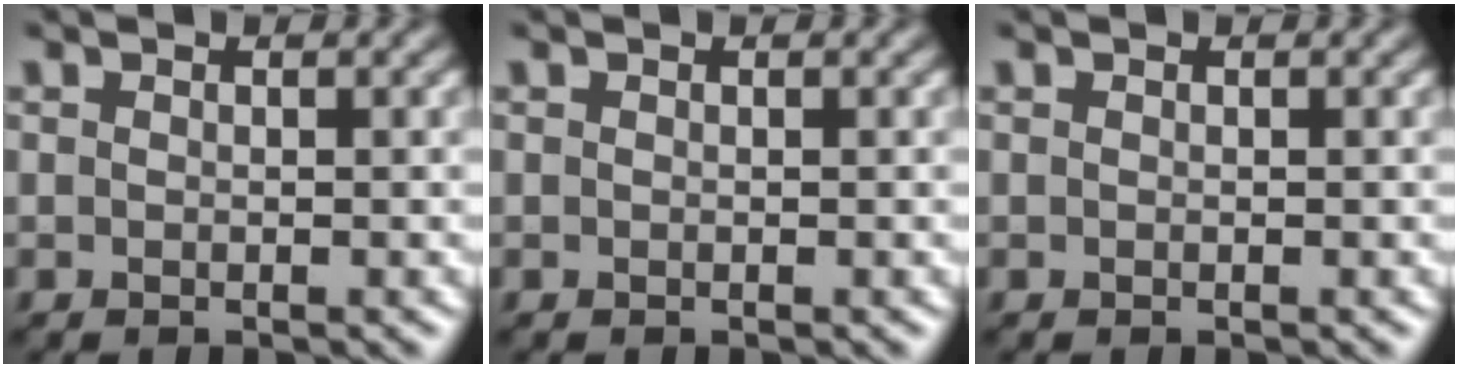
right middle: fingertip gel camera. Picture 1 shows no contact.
{"total": 0.0}
{"total": 0.0}